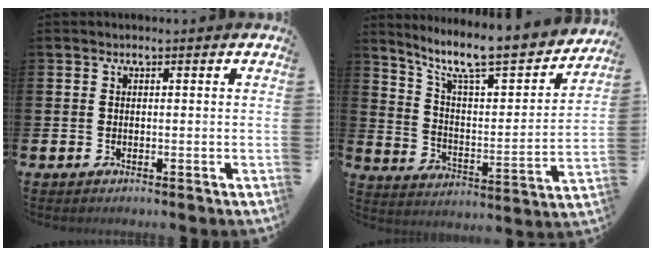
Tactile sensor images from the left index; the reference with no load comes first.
{"total": 10.5, "force": [9.2, 1.8, 4.6], "torque": [-0.118, -0.068, 0.154]}